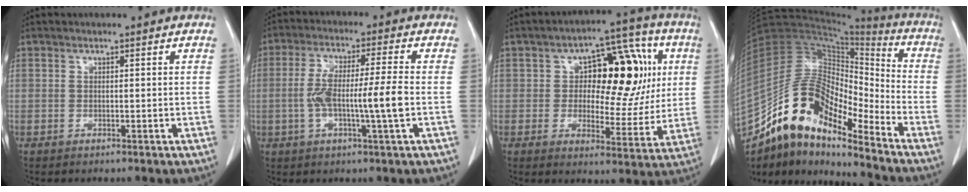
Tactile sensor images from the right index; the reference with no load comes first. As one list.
[{"total": 9.4, "force": [-1.6, 0.1, 9.3], "torque": [-0.178, 0.007, -0.031]}, {"total": 14.6, "force": [2.9, 7.5, 12.2], "torque": [-0.148, 0.041, 0.046]}, {"total": 17.0, "force": [-12.8, 5.2, 9.8], "torque": [-0.173, 0.050, -0.227]}]